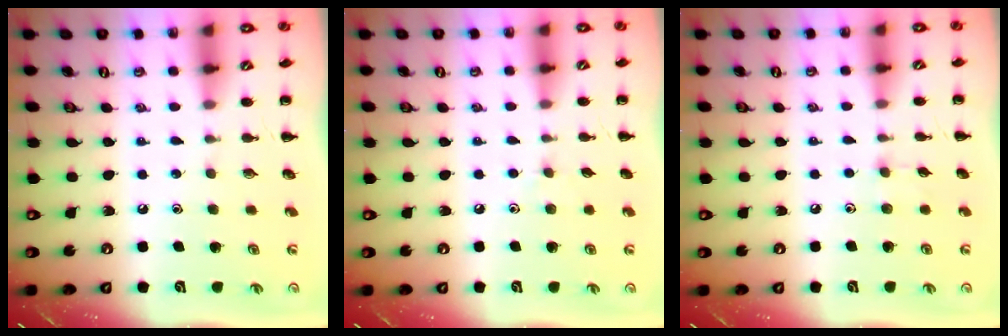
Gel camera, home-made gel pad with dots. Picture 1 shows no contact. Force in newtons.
{"total": 4.0, "press": 3.7, "slide": 1.5}
{"total": 3.2, "press": 3.0, "slide": 1.1}